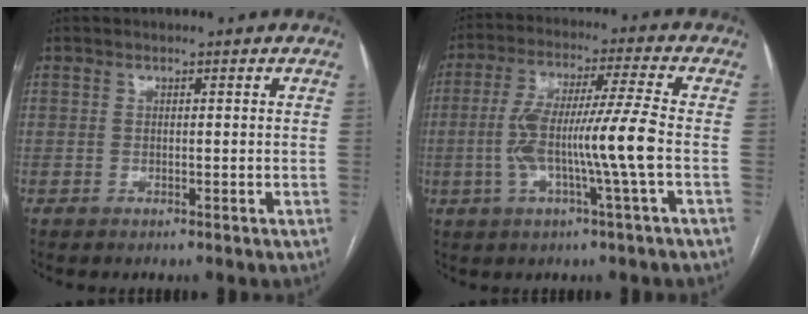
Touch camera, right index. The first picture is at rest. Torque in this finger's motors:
{"motor_torque": [1.77, -0.15, 0.86, 0.21]}